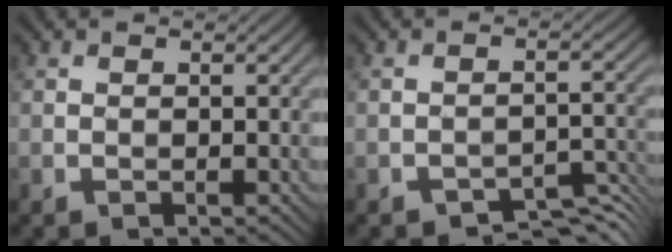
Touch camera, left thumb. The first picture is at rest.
{"total": 4.0, "force": [-3.8, 0.6, 0.9], "torque": [-0.009, 0.009, -0.054]}